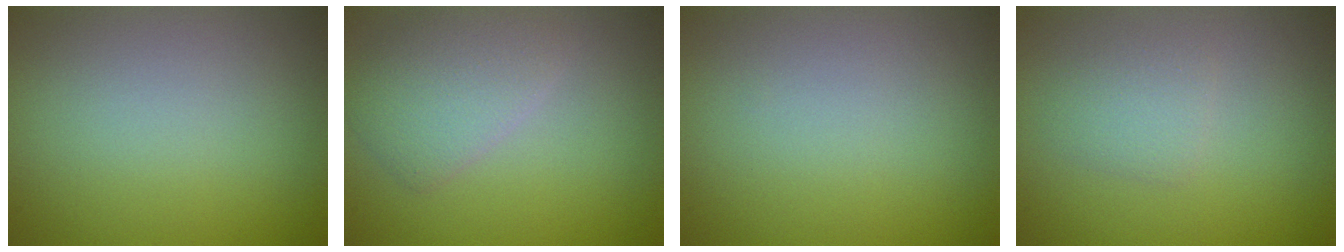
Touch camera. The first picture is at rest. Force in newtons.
{"total": 2.9, "press": 2.9, "slide": 0.1}
{"total": 0.0}
{"total": 1.6, "press": 1.6, "slide": 0.1}